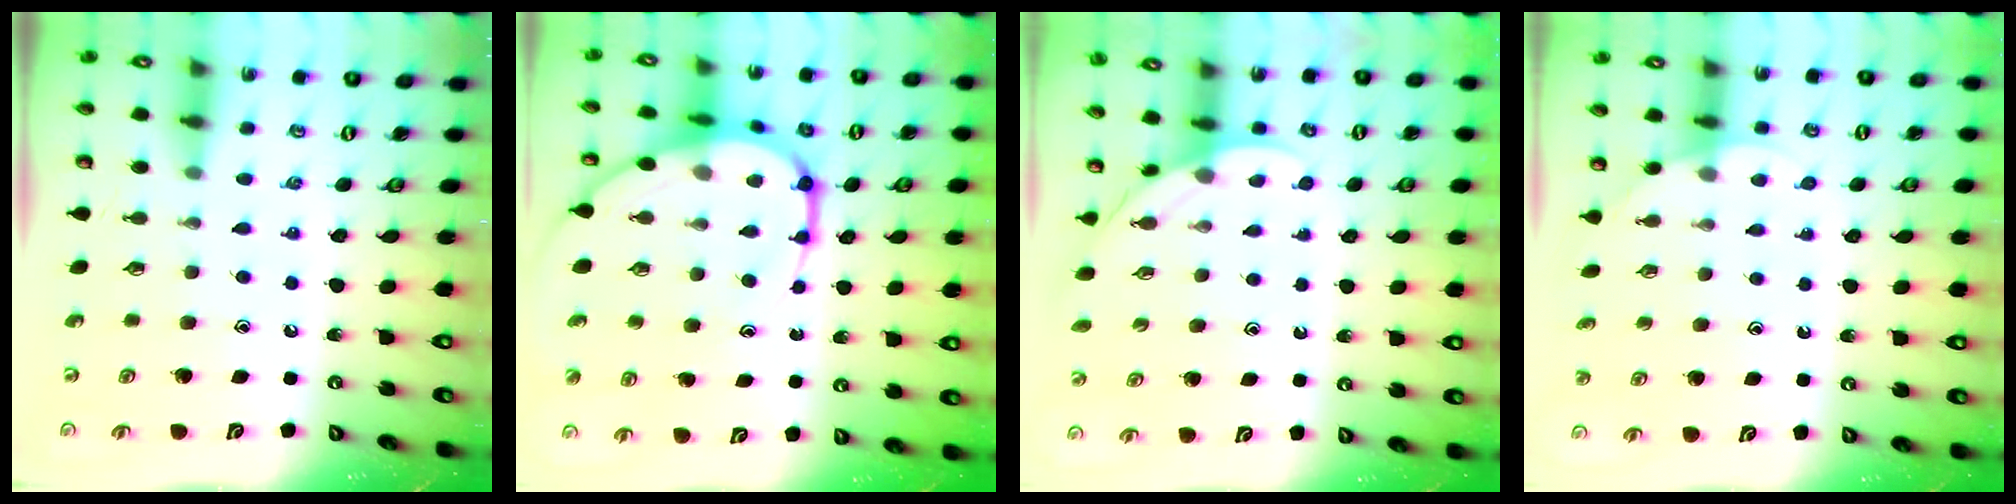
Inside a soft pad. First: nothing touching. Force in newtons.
{"total": 14.5, "press": 14.4, "slide": 1.8}
{"total": 3.5, "press": 3.5, "slide": 0.4}
{"total": 2.9, "press": 2.9, "slide": 0.2}